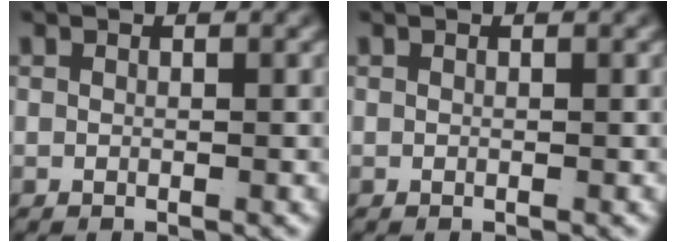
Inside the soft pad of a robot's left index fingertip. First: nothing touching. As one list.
[{"total": 0.0}]